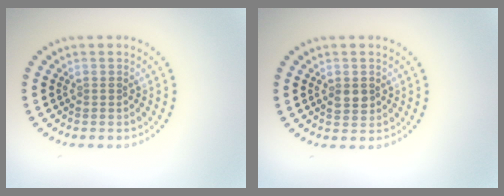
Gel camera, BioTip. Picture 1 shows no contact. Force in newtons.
{"total": 1.7, "press": 1.7, "slide": 0.1}